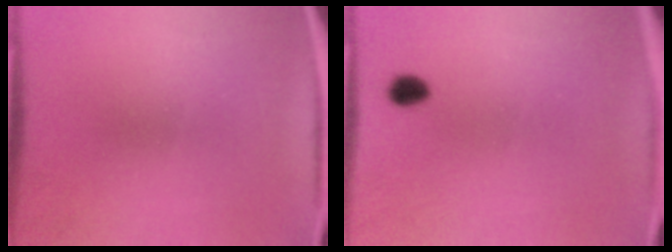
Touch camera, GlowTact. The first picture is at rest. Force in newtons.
{"total": 3.0}